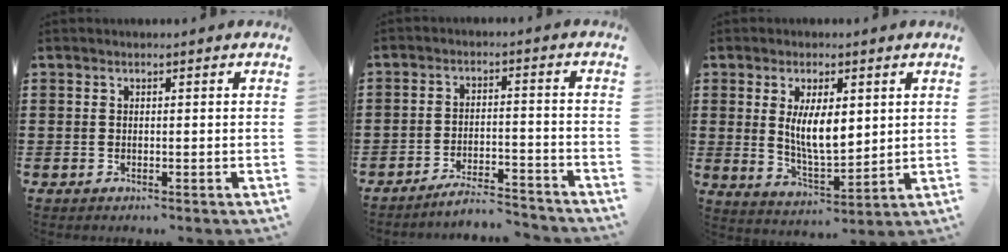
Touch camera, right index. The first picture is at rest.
{"total": 4.9, "force": [-4.8, 0.0, 1.1], "torque": [-0.027, -0.006, -0.097]}
{"total": 7.4, "force": [1.5, 2.9, 6.6], "torque": [-0.115, -0.002, 0.023]}